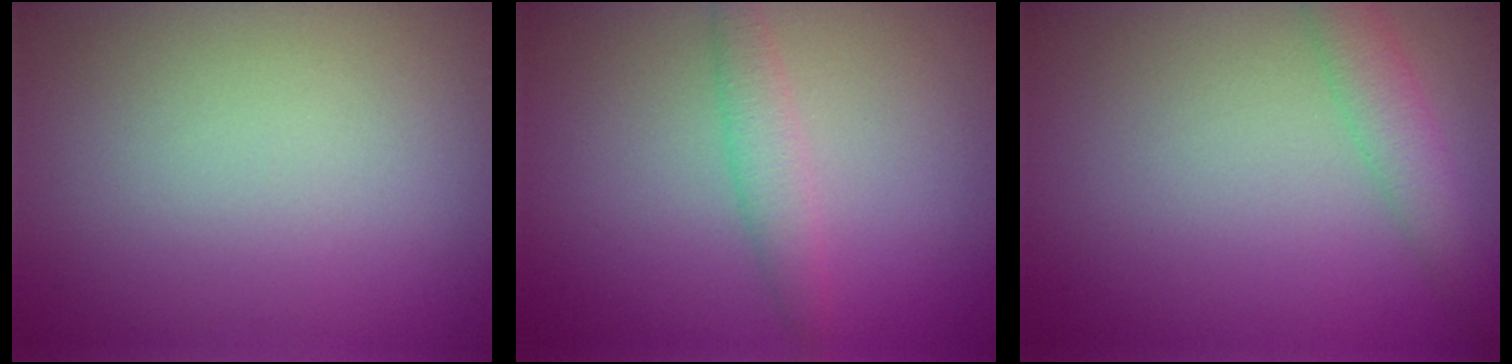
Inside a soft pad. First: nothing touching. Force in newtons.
{"total": 1.9, "press": 1.9, "slide": 0.1}
{"total": 3.0, "press": 3.0, "slide": 0.1}